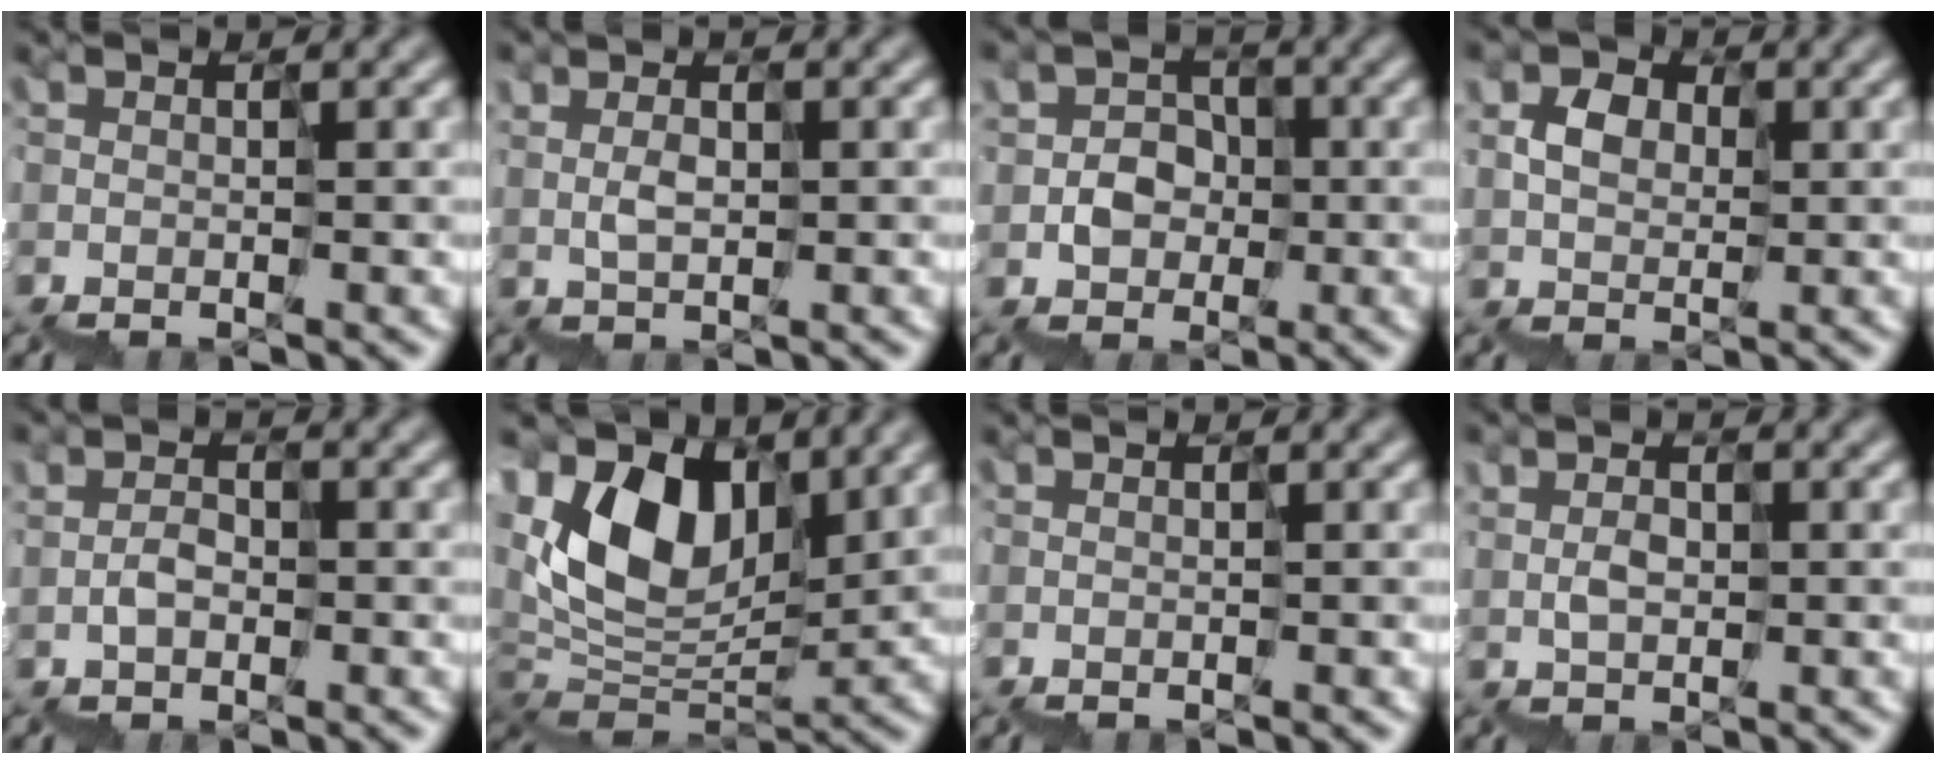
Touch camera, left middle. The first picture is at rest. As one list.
[{"total": 1.5, "force": [1.5, -0.1, -0.2], "torque": [0.006, 0.009, 0.034]}, {"total": 2.9, "force": [0.1, 2.8, 0.4], "torque": [0.002, 0.012, 0.003]}, {"total": 2.7, "force": [1.8, 2.0, 0.2], "torque": [0.003, 0.016, 0.033]}, {"total": 0.8, "force": [0.5, 0.4, -0.5], "torque": [0.014, 0.012, 0.009]}, {"total": 7.3, "force": [5.3, 3.9, 3.2], "torque": [-0.050, -0.004, 0.101]}, {"total": 0.6, "force": [-0.4, 0.2, 0.3], "torque": [0.003, -0.002, -0.004]}, {"total": 1.2, "force": [1.1, 0.4, -0.2], "torque": [0.009, 0.014, 0.024]}]